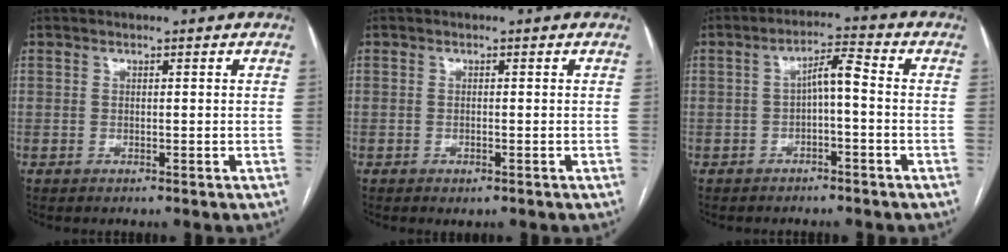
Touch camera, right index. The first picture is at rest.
{"total": 0.8, "force": [-0.5, 0.3, 0.6], "torque": [-0.008, -0.002, -0.003]}
{"total": 4.4, "force": [-0.6, 0.9, 4.3], "torque": [-0.070, 0.021, -0.008]}